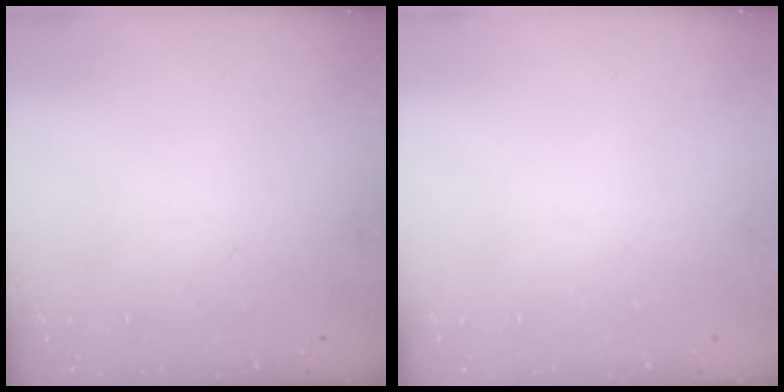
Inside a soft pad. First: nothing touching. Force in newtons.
{"total": 0.0}